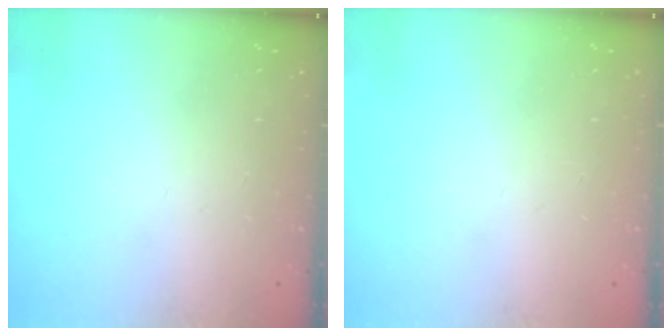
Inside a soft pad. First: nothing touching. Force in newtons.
{"total": 0.0}